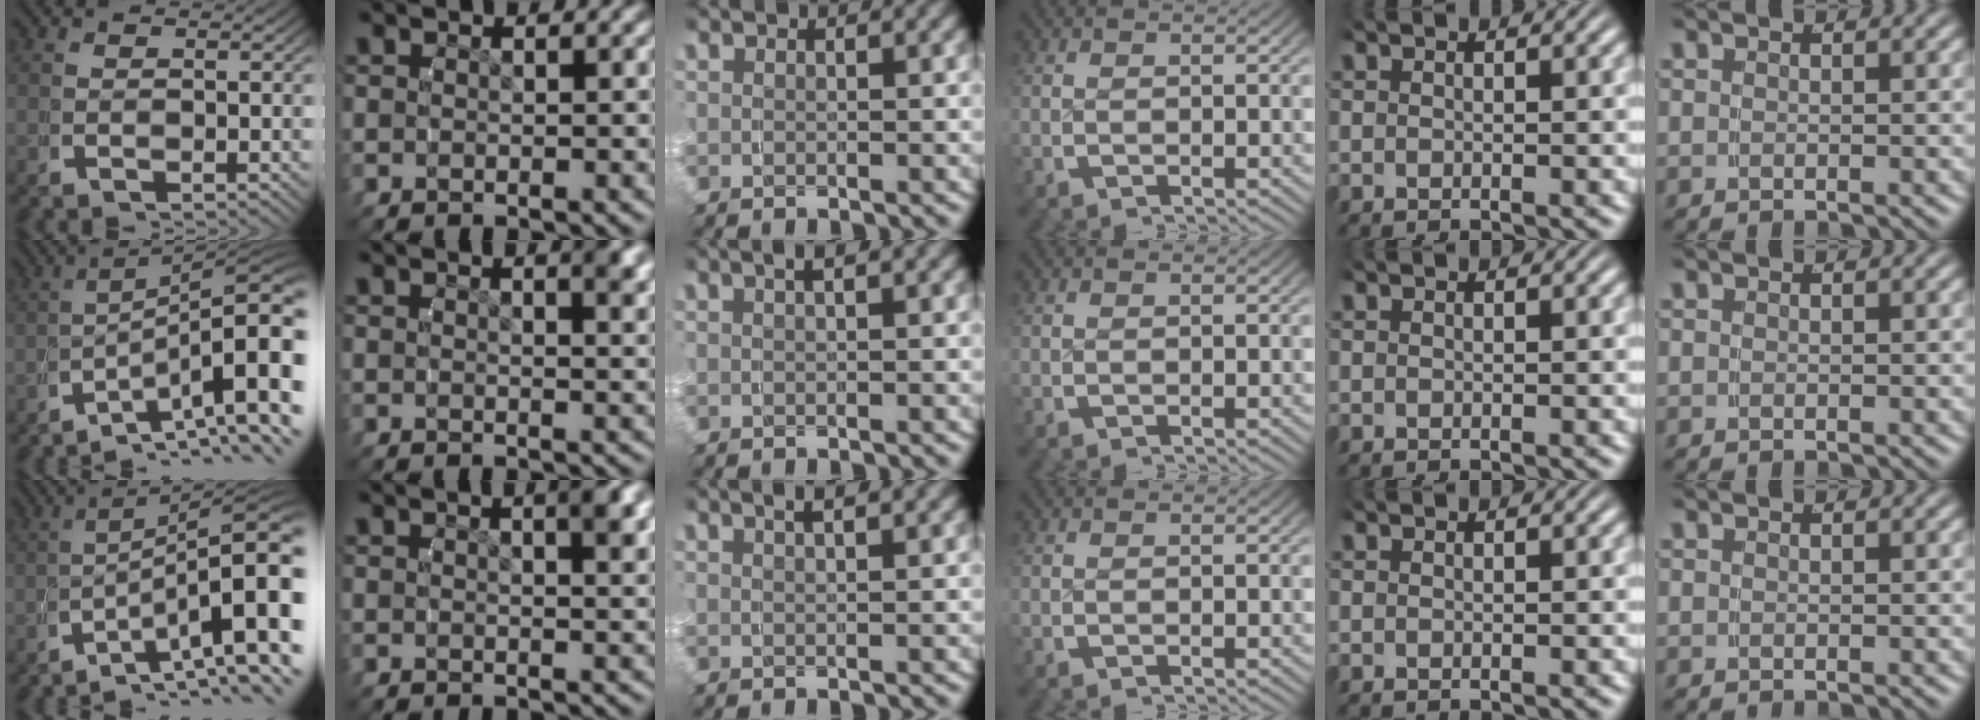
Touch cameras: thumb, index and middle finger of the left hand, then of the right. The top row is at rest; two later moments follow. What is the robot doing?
{"motion": "grasp_and_lifting", "object": "water bottle"}